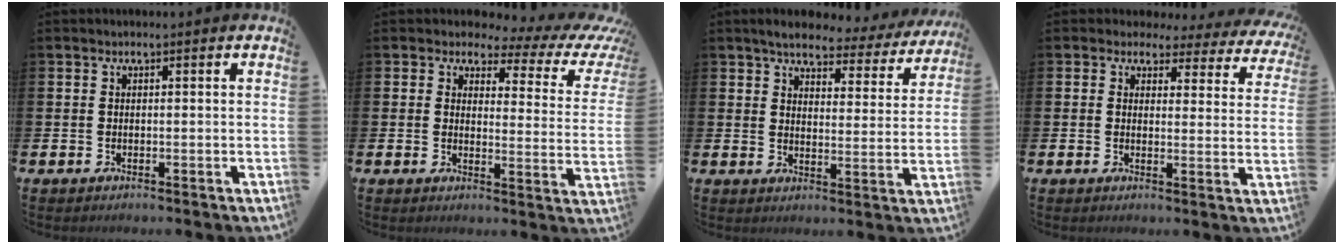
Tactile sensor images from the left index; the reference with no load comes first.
{"total": 2.8, "force": [1.5, 2.1, 1.2], "torque": [-0.019, -0.026, 0.008]}
{"total": 4.5, "force": [4.1, 1.3, 1.5], "torque": [-0.045, -0.025, 0.063]}
{"total": 2.6, "force": [1.9, 1.7, 0.3], "torque": [-0.011, -0.020, 0.024]}